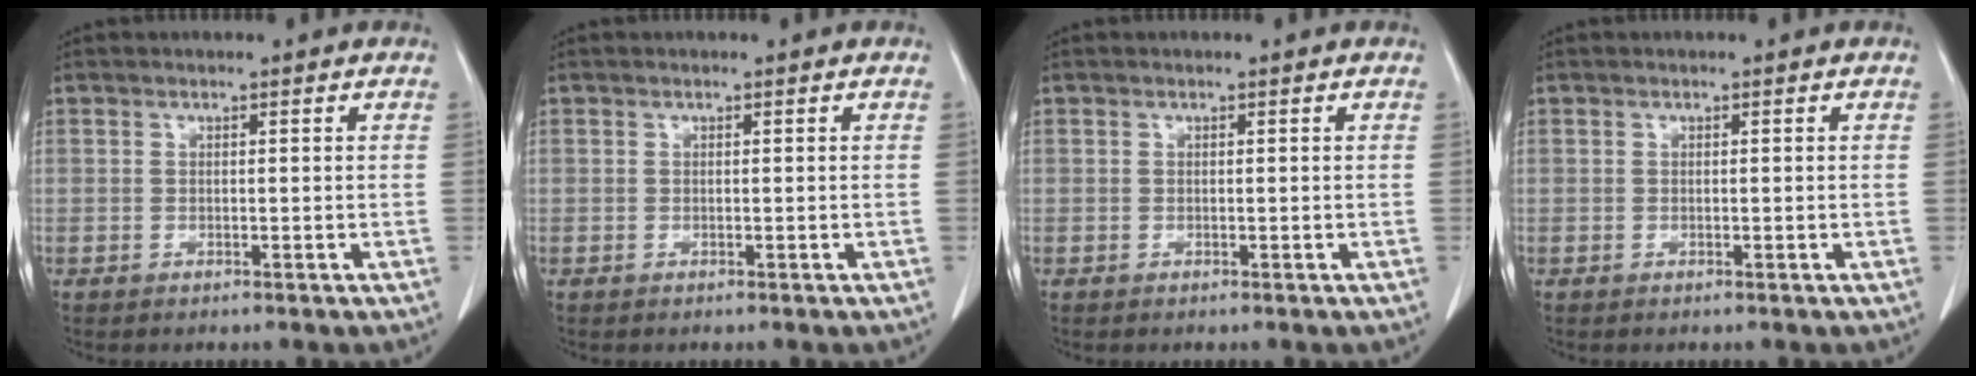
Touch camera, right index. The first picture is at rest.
{"total": 0.0}
{"total": 0.0}
{"total": 0.0}